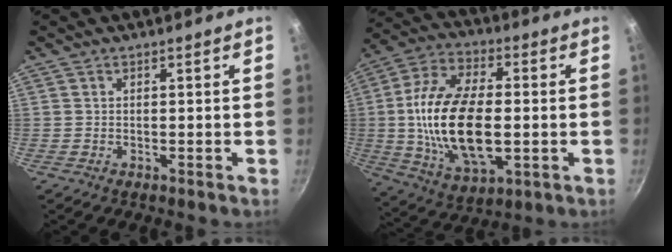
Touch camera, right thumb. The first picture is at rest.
{"total": 21.2, "force": [-0.9, 11.2, 18.0], "torque": [-0.340, 0.010, -0.015]}